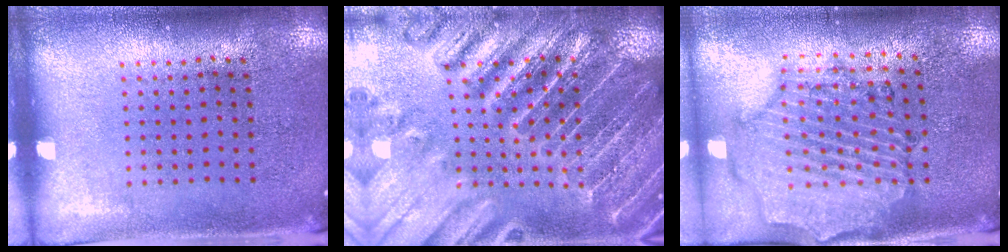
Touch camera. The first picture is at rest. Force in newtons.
{"total": 4.2, "press": 3.9, "slide": 1.5}
{"total": 1.6, "press": 1.6, "slide": 0.4}